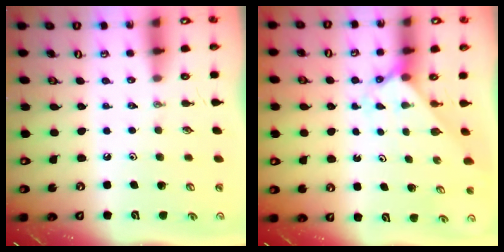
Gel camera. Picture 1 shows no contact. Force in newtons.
{"total": 2.4, "press": 2.4, "slide": 0.3}